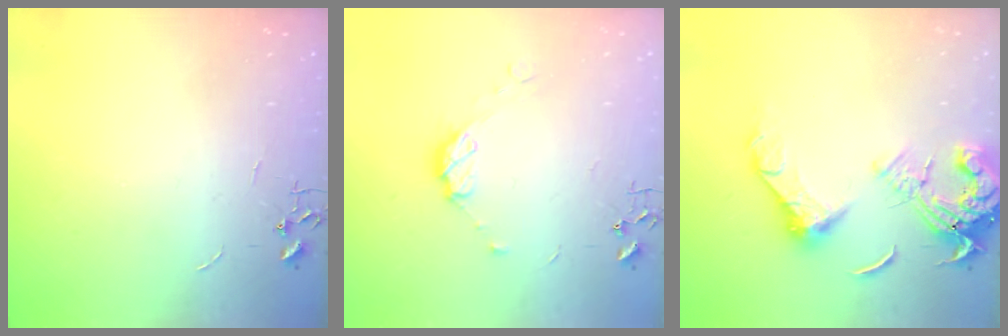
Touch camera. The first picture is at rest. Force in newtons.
{"total": 7.7, "press": 7.7, "slide": 0.9}
{"total": 15.8, "press": 15.7, "slide": 1.9}